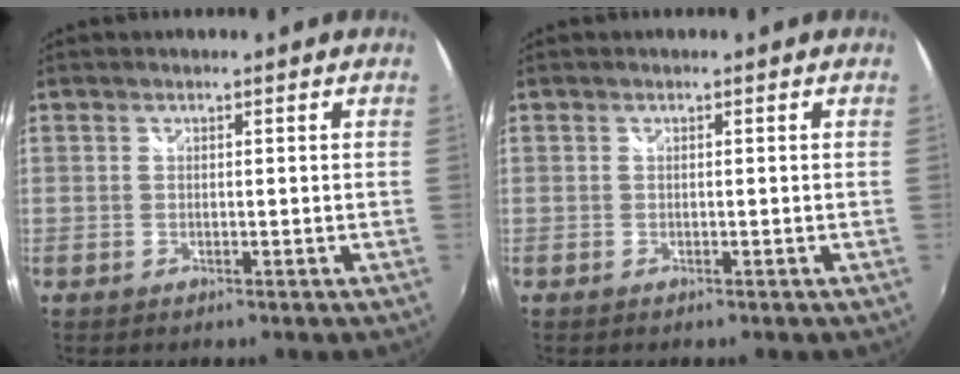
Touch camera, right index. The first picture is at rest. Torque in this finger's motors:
{"motor_torque": [0.11, -0.08, -0.01, 0.00]}